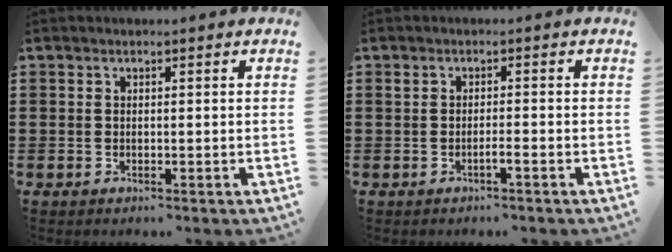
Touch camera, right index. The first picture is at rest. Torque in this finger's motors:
{"motor_torque": [0.20, -0.12, 0.13, 0.00]}